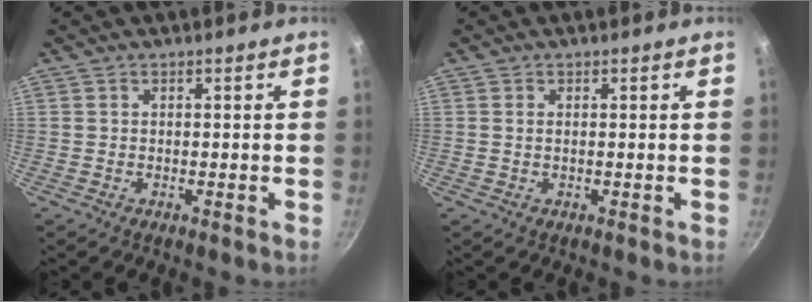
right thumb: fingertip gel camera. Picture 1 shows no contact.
{"total": 0.5, "force": [0.1, 0.2, 0.5], "torque": [-0.010, 0.001, 0.003]}